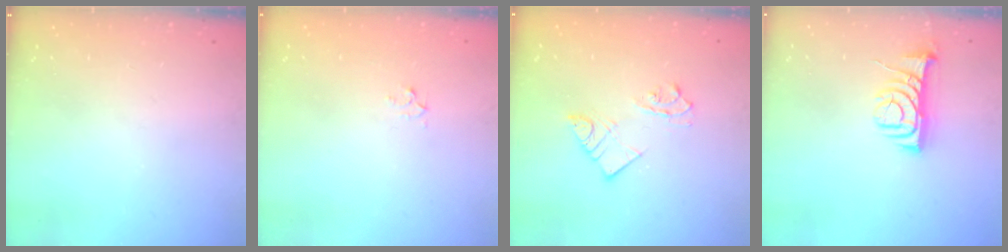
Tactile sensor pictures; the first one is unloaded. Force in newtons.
{"total": 2.3, "press": 2.3, "slide": 0.2}
{"total": 7.1, "press": 7.1, "slide": 0.2}
{"total": 8.2, "press": 8.2, "slide": 0.6}